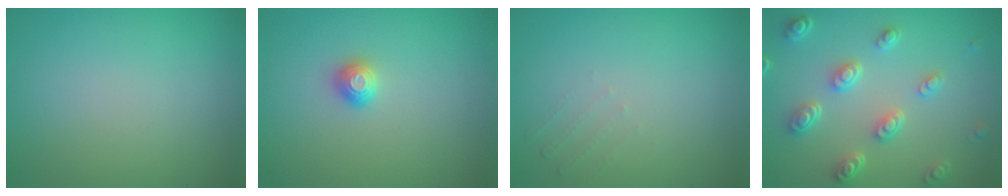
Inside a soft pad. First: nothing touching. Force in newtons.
{"total": 1.2, "press": 1.1, "slide": 0.2}
{"total": 0.8, "press": 0.8, "slide": 0.2}
{"total": 4.8, "press": 3.7, "slide": 3.0}